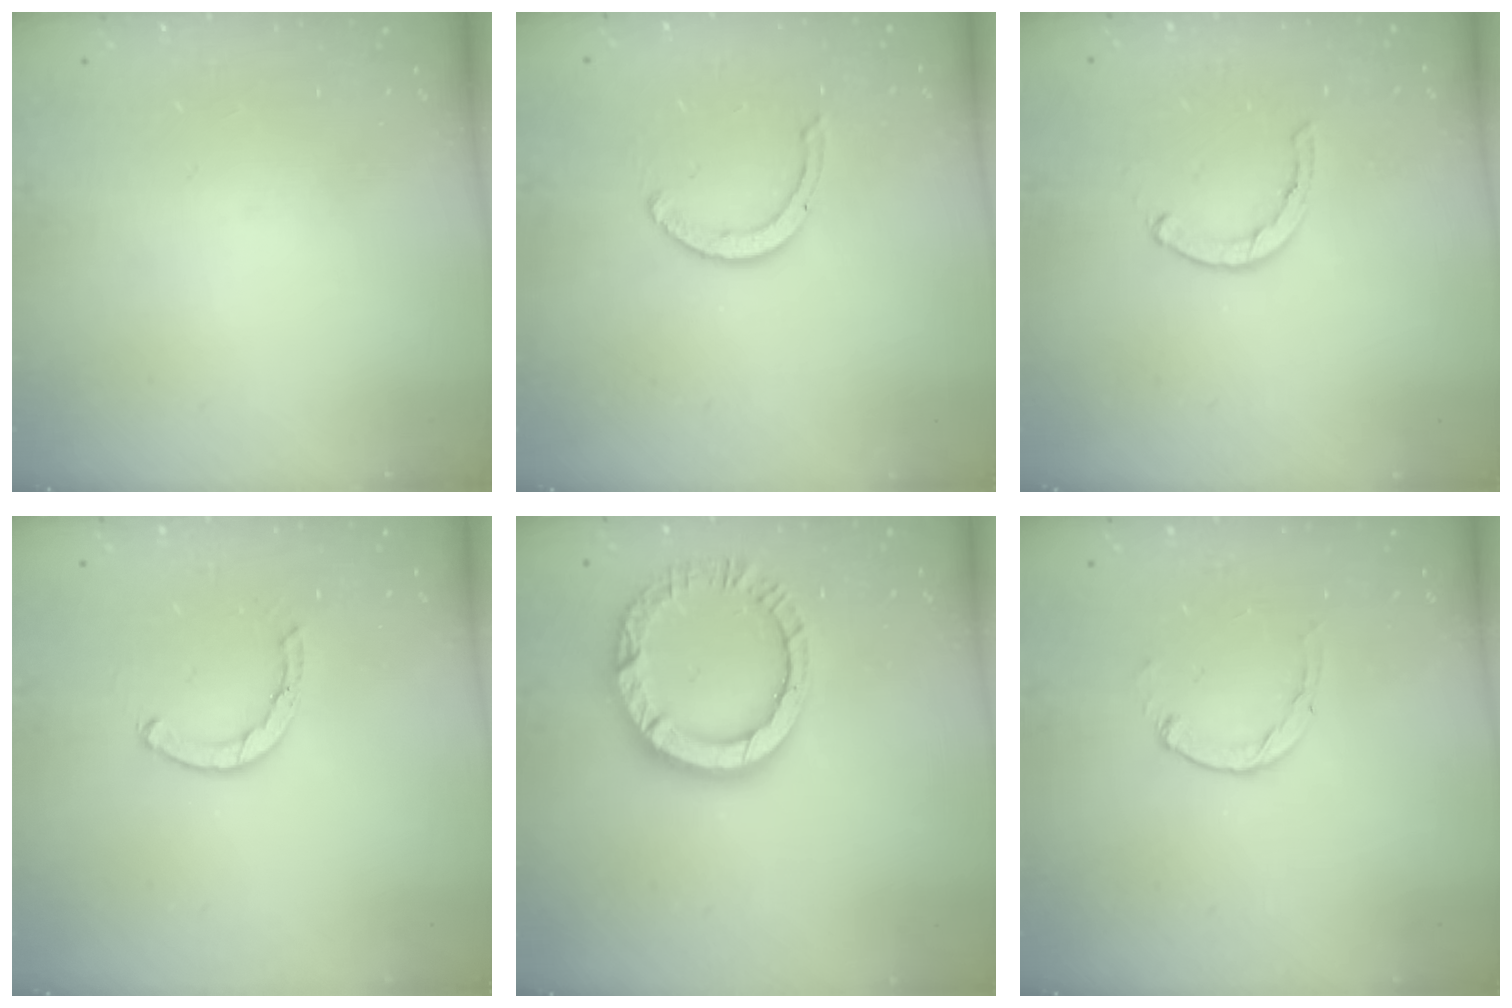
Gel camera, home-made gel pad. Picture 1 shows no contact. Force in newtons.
{"total": 3.8, "press": 3.8, "slide": 0.3}
{"total": 1.6, "press": 1.5, "slide": 0.4}
{"total": 2.5, "press": 2.5, "slide": 0.1}
{"total": 11.7, "press": 11.7, "slide": 1.2}
{"total": 1.1, "press": 1.1, "slide": 0.2}